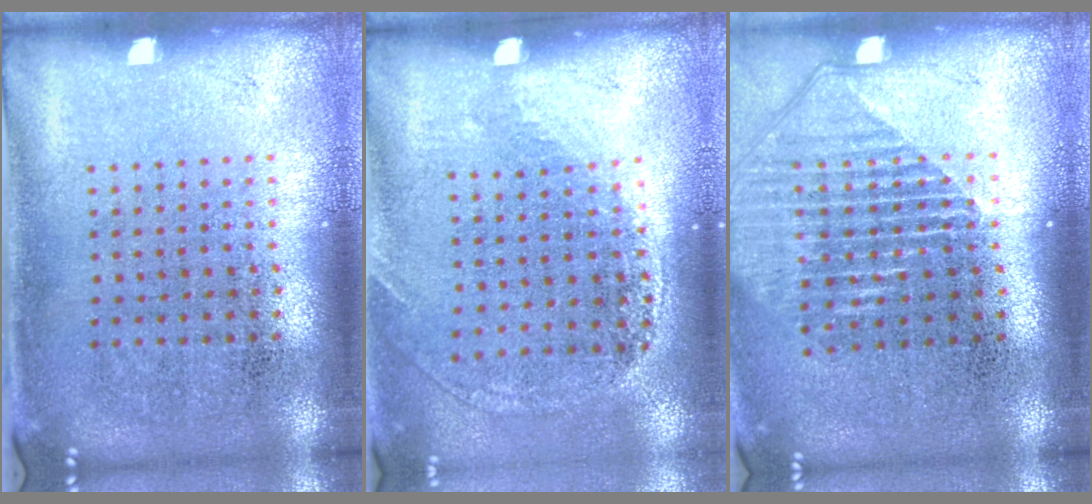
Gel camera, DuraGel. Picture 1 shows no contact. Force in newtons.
{"total": 1.2, "press": 1.0, "slide": 0.7}
{"total": 1.6, "press": 1.4, "slide": 0.7}